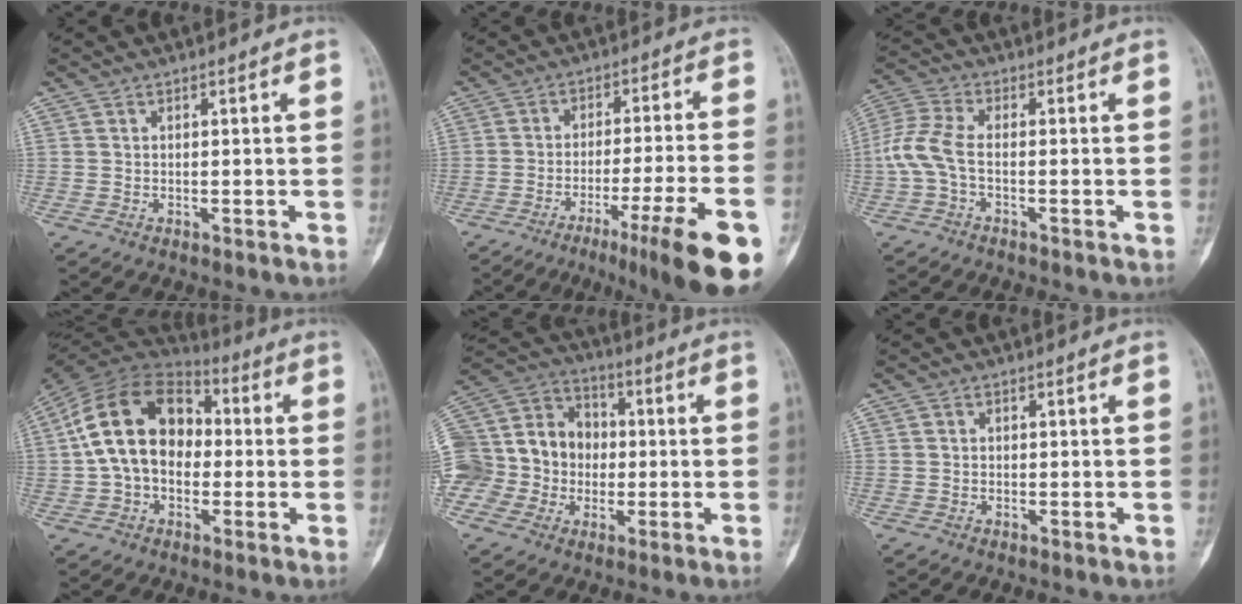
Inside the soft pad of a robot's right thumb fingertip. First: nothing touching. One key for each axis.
{"total": 18.7, "fx": -10.5, "fy": 1.4, "fz": 15.4, "tx": -0.181, "ty": 0.036, "tz": -0.155}
{"total": 6.1, "fx": -1.5, "fy": 2.4, "fz": 5.4, "tx": -0.143, "ty": 0.018, "tz": -0.038}
{"total": 17.9, "fx": 0.6, "fy": 12.6, "fz": 12.7, "tx": -0.208, "ty": 0.041, "tz": 0.002}
{"total": 21.8, "fx": -2.3, "fy": 19.2, "fz": 10.1, "tx": -0.214, "ty": 0.076, "tz": -0.037}
{"total": 0.9, "fx": -0.2, "fy": 0.8, "fz": 0.1, "tx": 0.005, "ty": 0.005, "tz": -0.005}